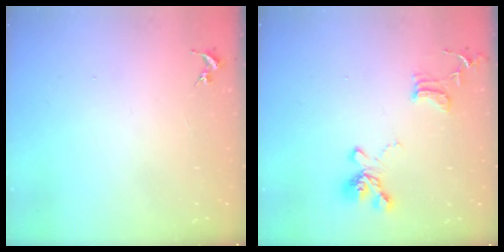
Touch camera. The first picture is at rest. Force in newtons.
{"total": 15.8, "press": 15.7, "slide": 1.6}